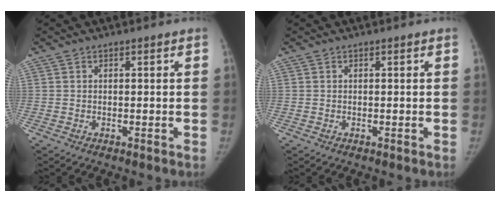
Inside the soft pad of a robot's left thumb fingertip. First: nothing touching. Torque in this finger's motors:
{"motor_torque": [0.00, 0.00, 0.01, -0.01, 0.00]}